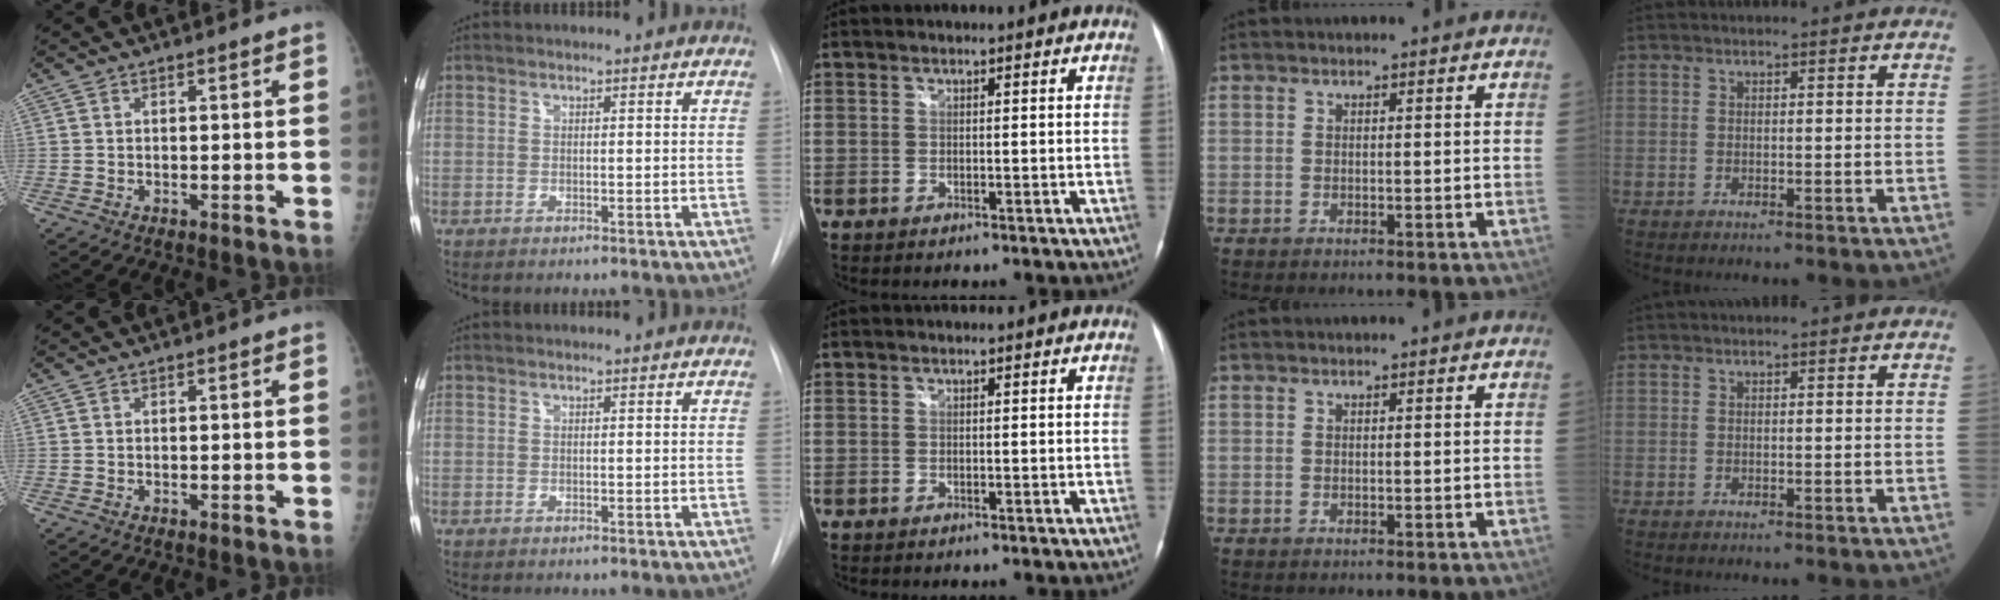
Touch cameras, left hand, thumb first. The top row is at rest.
{}